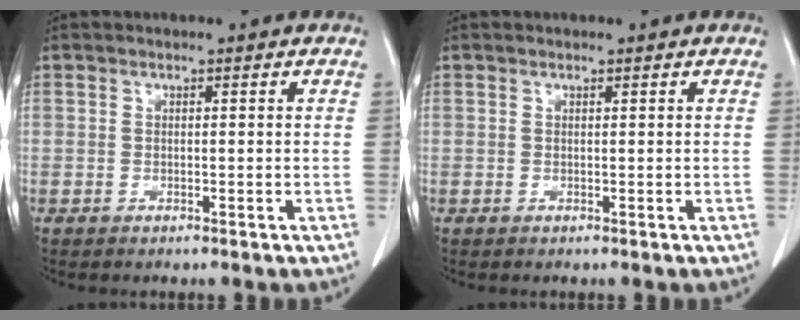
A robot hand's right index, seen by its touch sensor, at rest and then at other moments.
{"total": 0.0}